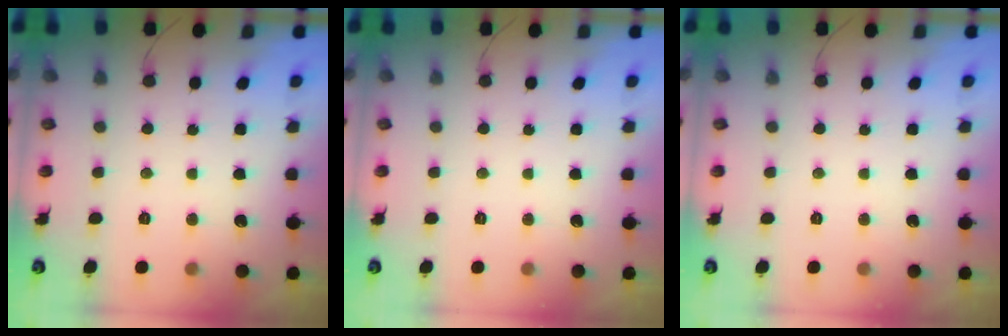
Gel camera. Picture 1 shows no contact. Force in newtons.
{"total": 0.0}
{"total": 0.0}